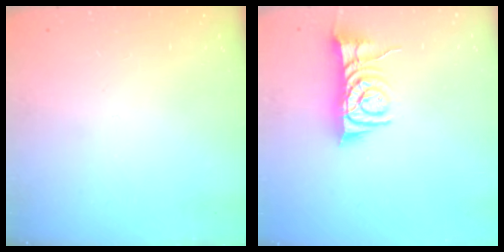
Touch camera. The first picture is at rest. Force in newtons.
{"total": 8.6, "press": 8.6, "slide": 0.3}